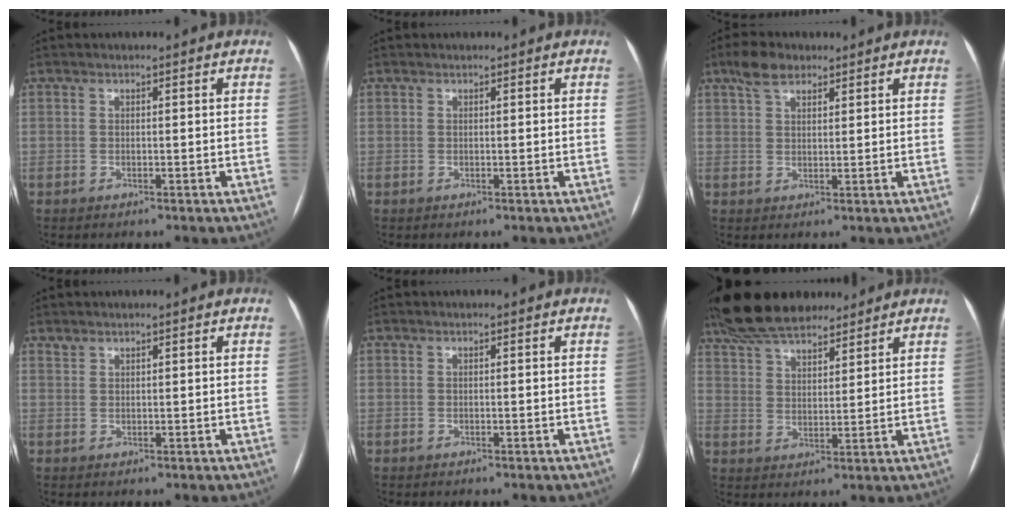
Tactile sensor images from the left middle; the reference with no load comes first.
{"total": 0.0}
{"total": 4.6, "force": [3.3, 2.1, 2.5], "torque": [-0.055, 0.016, 0.063]}
{"total": 0.8, "force": [0.8, 0.1, 0.0], "torque": [-0.005, 0.004, 0.019]}
{"total": 0.0}
{"total": 15.1, "force": [12.6, 4.8, 6.8], "torque": [-0.132, 0.039, 0.220]}